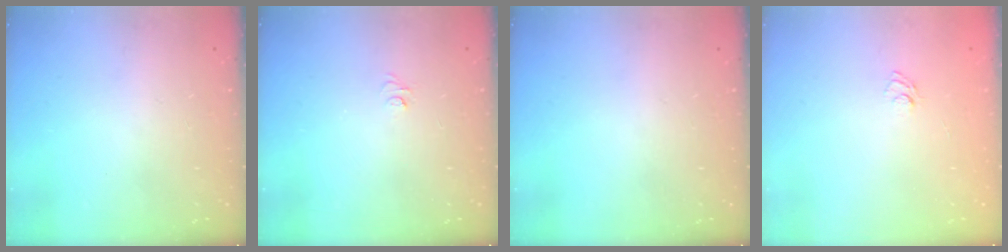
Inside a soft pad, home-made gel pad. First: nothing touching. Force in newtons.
{"total": 4.0, "press": 4.0, "slide": 0.4}
{"total": 0.0}
{"total": 3.7, "press": 3.5, "slide": 1.3}